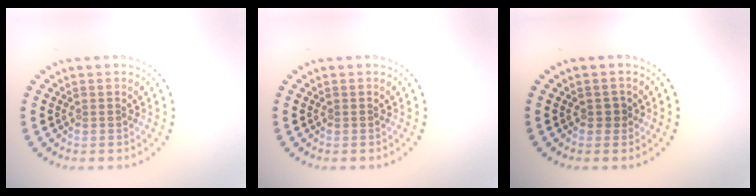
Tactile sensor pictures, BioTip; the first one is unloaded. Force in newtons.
{"total": 0.0}
{"total": 0.9, "press": 0.8, "slide": 0.4}